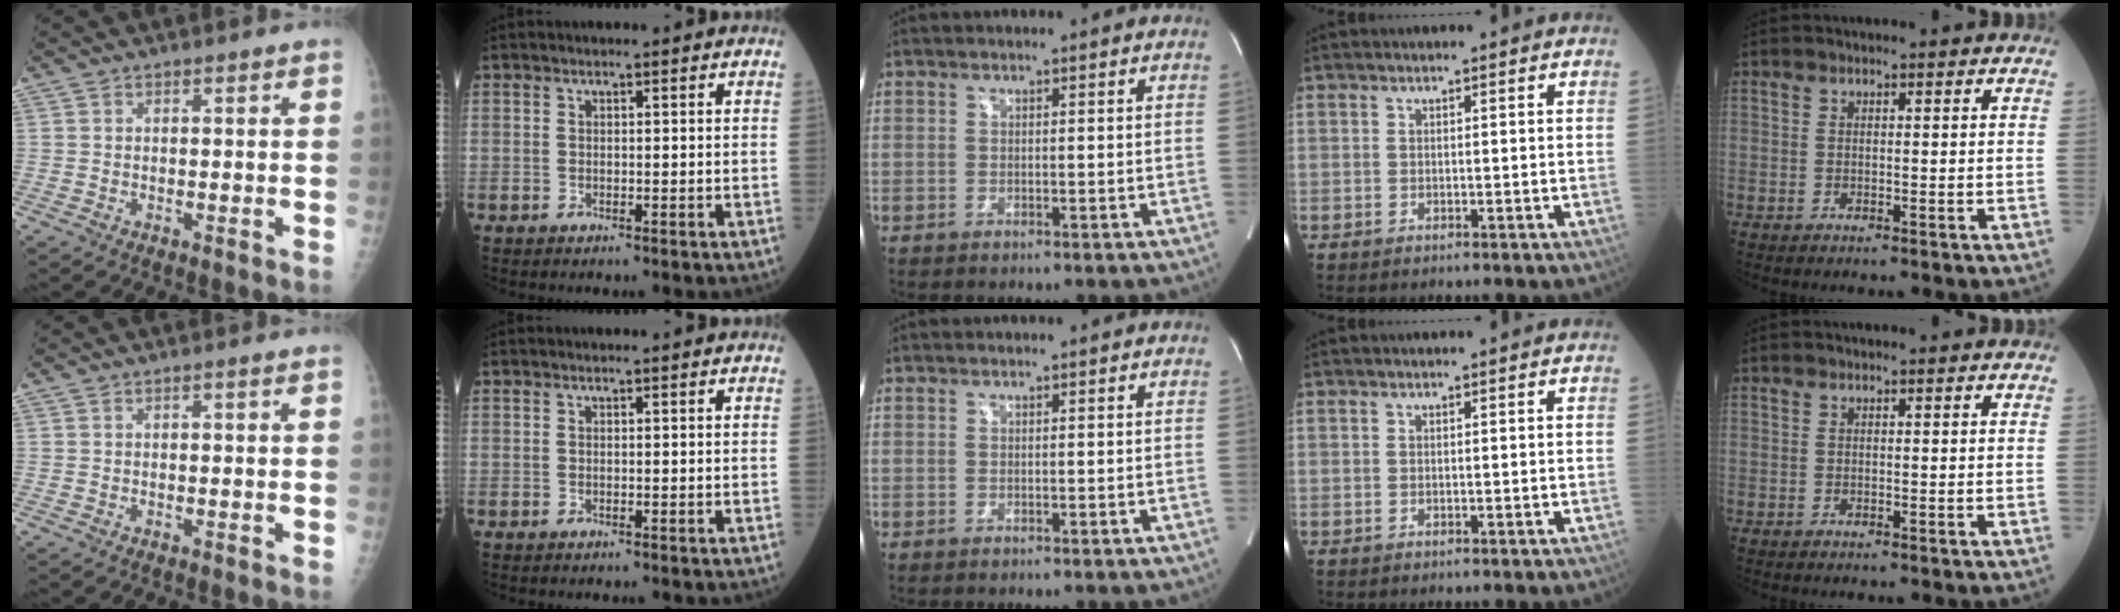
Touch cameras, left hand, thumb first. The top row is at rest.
{}